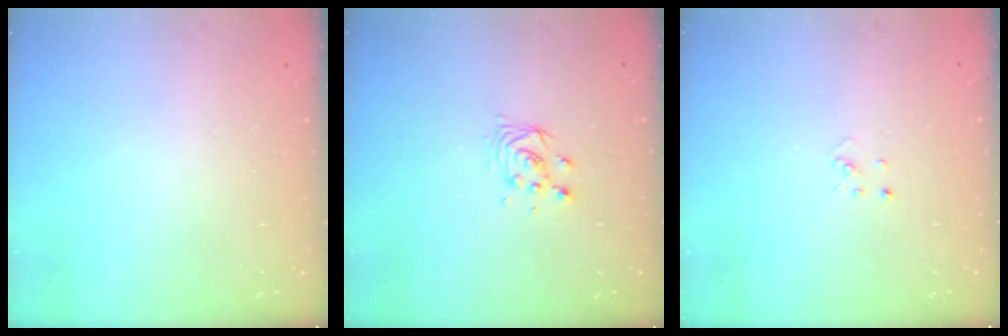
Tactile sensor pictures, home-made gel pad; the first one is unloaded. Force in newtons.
{"total": 4.1, "press": 4.1, "slide": 0.3}
{"total": 2.1, "press": 2.1, "slide": 0.1}